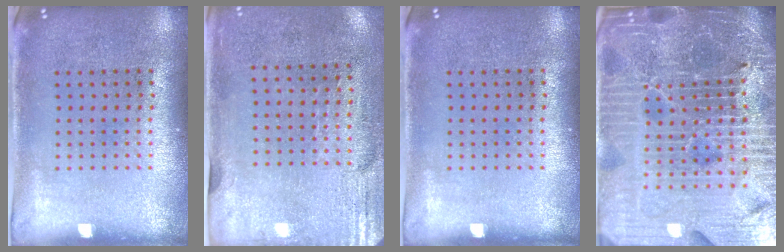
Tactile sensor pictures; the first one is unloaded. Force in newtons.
{"total": 2.9, "press": 2.4, "slide": 1.6}
{"total": 0.0}
{"total": 7.2, "press": 6.2, "slide": 3.6}